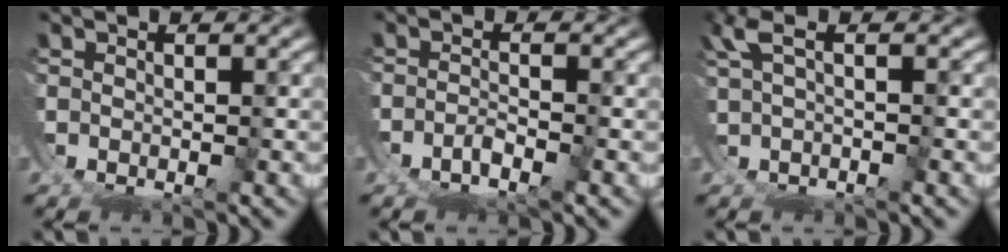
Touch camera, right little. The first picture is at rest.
{"total": 3.4, "force": [-2.5, 1.9, 1.2], "torque": [-0.035, -0.023, -0.030]}
{"total": 3.4, "force": [1.8, 2.0, 2.0], "torque": [-0.034, 0.019, 0.021]}